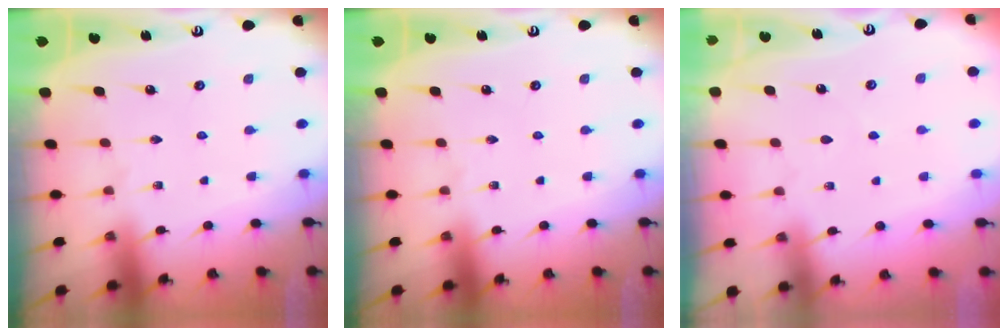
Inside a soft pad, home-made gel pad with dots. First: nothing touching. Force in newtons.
{"total": 0.0}
{"total": 2.7, "press": 2.7, "slide": 0.4}